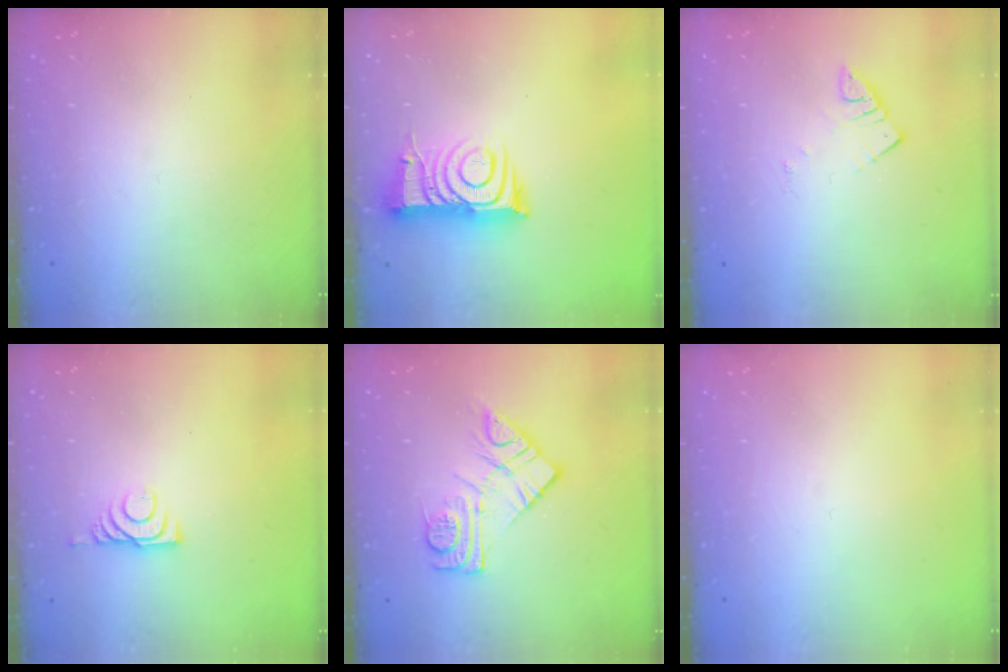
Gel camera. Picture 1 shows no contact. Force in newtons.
{"total": 9.9, "press": 9.9, "slide": 1.0}
{"total": 2.6, "press": 2.6, "slide": 0.1}
{"total": 5.8, "press": 5.7, "slide": 0.8}
{"total": 11.6, "press": 11.6, "slide": 0.6}
{"total": 0.0}